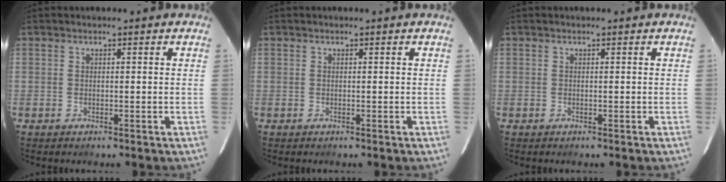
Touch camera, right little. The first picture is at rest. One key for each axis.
{"total": 0.0}
{"total": 0.0}